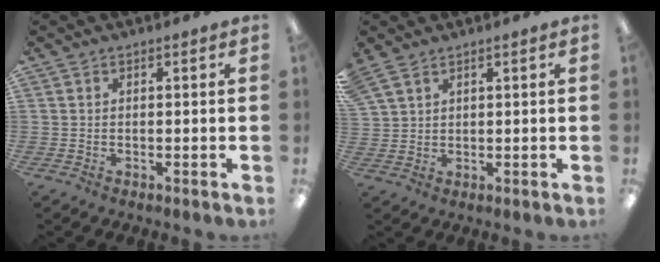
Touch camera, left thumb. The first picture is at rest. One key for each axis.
{"total": 3.7, "fx": 2.8, "fy": 1.9, "fz": 1.4, "tx": -0.034, "ty": -0.004, "tz": 0.057}